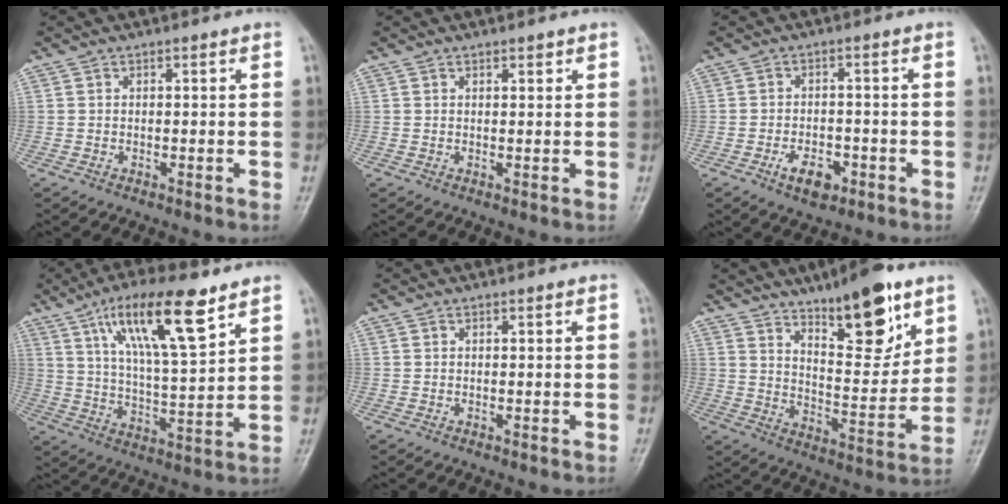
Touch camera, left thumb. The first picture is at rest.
{"total": 1.1, "force": [0.8, 0.4, 0.6], "torque": [-0.007, -0.005, 0.012]}
{"total": 5.2, "force": [-2.5, 3.0, 3.4], "torque": [-0.047, 0.012, -0.037]}
{"total": 16.2, "force": [9.1, 3.8, 12.9], "torque": [-0.215, -0.033, 0.165]}
{"total": 0.0}
{"total": 15.6, "force": [10.0, 5.1, 10.8], "torque": [-0.130, -0.068, 0.166]}